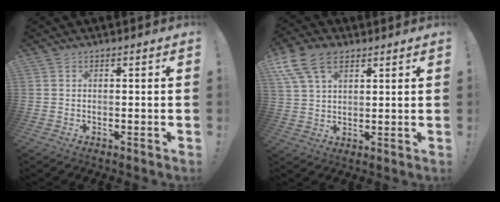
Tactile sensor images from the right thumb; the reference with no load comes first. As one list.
[{"total": 12.4, "force": [6.6, 7.7, 7.1], "torque": [-0.128, -0.018, 0.128]}]